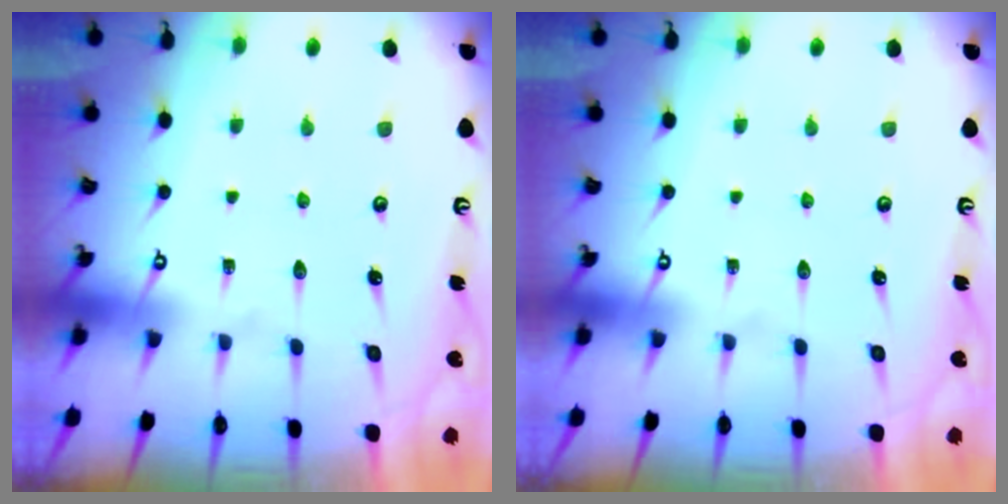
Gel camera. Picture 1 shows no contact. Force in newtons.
{"total": 0.0}